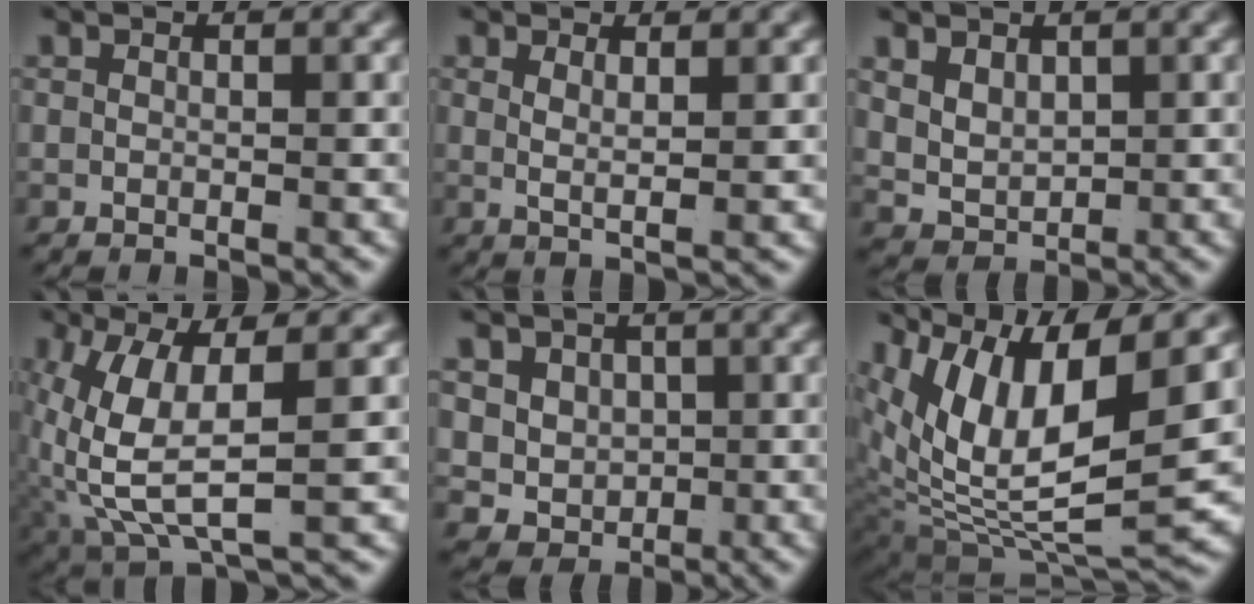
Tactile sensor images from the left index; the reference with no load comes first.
{"total": 1.9, "force": [0.9, -0.3, 1.7], "torque": [-0.033, -0.015, 0.027]}
{"total": 4.4, "force": [0.8, 3.7, 2.2], "torque": [-0.065, -0.024, 0.027]}
{"total": 8.3, "force": [-0.2, 4.4, 7.0], "torque": [-0.153, -0.024, 0.018]}
{"total": 7.6, "force": [-0.6, 7.1, 2.6], "torque": [-0.075, -0.049, 0.002]}
{"total": 14.5, "force": [1.3, 9.1, 11.2], "torque": [-0.208, -0.031, 0.031]}